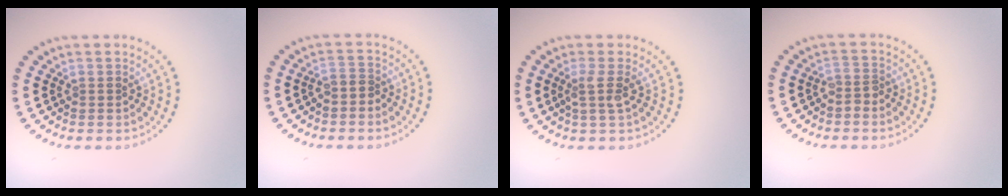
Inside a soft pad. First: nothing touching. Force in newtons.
{"total": 1.0, "press": 0.6, "slide": 0.8}
{"total": 1.8, "press": 1.3, "slide": 1.3}
{"total": 1.3, "press": 1.0, "slide": 0.8}